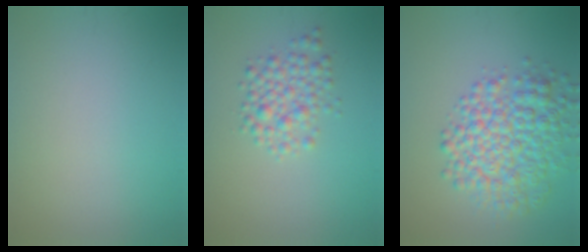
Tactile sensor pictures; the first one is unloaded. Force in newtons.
{"total": 3.0, "press": 3.0, "slide": 0.1}
{"total": 7.0, "press": 7.0, "slide": 0.0}